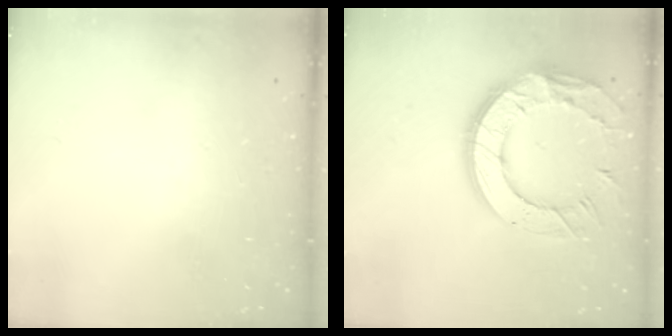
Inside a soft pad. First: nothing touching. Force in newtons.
{"total": 17.6, "press": 17.5, "slide": 1.2}